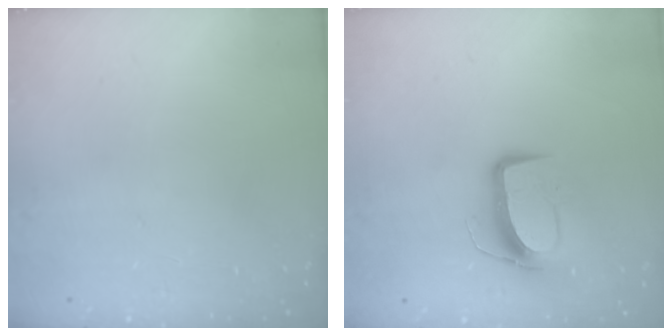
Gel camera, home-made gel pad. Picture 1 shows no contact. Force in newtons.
{"total": 9.8, "press": 9.8, "slide": 1.0}